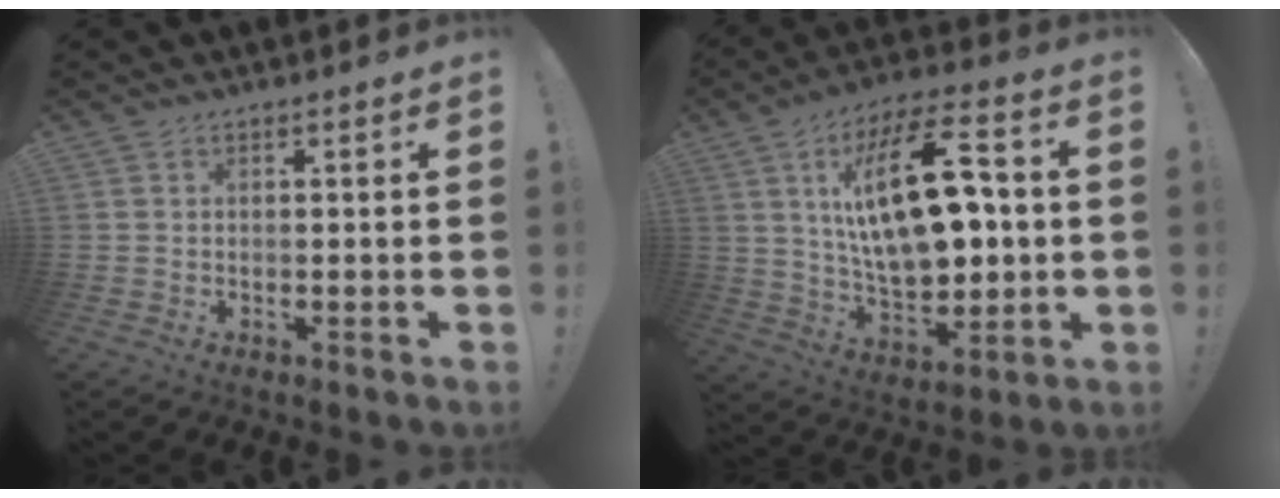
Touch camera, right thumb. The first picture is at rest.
{"total": 24.9, "force": [4.1, 12.2, 21.3], "torque": [-0.370, -0.011, 0.062]}